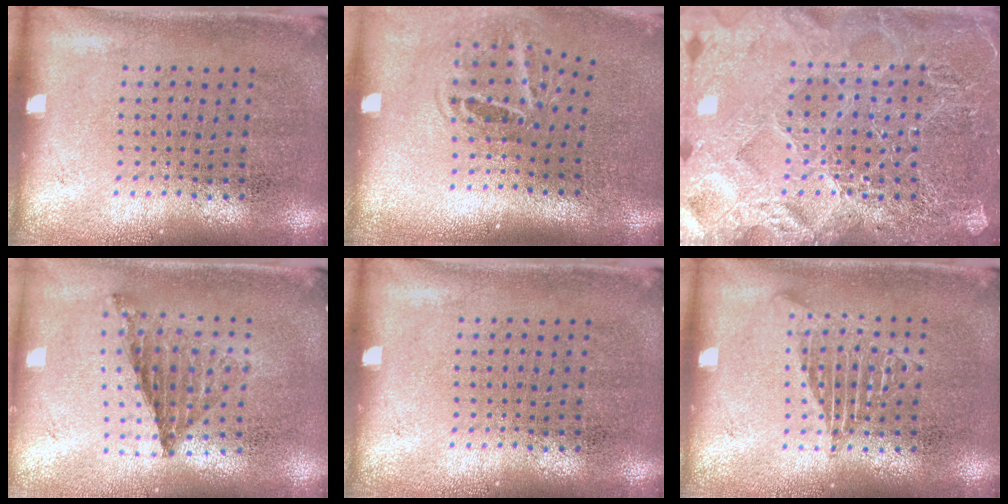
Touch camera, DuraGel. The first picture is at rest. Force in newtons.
{"total": 1.8, "press": 1.2, "slide": 1.4}
{"total": 6.2, "press": 6.2, "slide": 0.8}
{"total": 0.8, "press": 0.8, "slide": 0.0}
{"total": 0.0}
{"total": 1.9, "press": 1.9, "slide": 0.2}